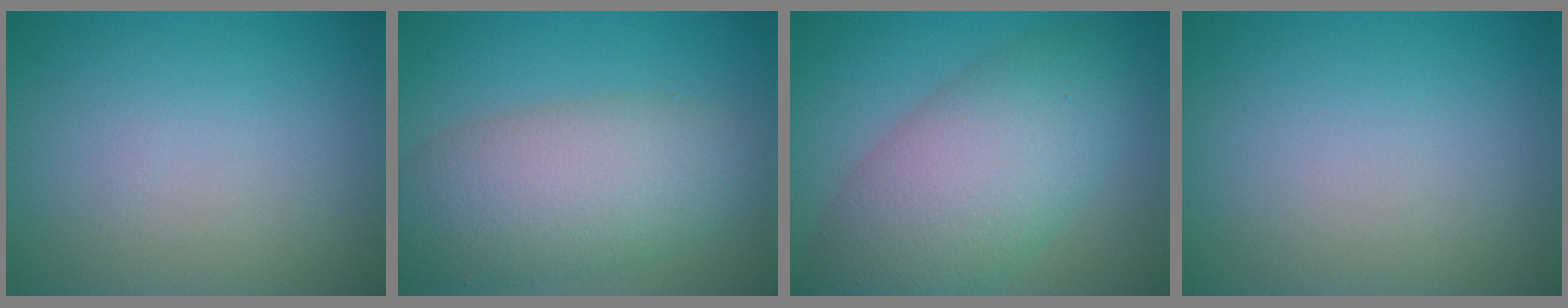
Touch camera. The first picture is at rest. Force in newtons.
{"total": 8.1, "press": 8.1, "slide": 0.6}
{"total": 9.5, "press": 9.5, "slide": 0.4}
{"total": 0.0}